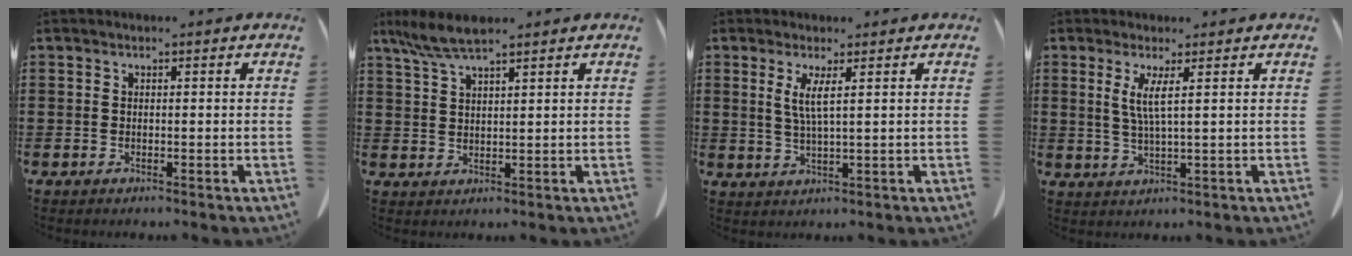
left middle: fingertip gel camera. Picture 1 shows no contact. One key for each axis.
{"total": 5.1, "fx": 3.7, "fy": 0.8, "fz": 3.4, "tx": -0.075, "ty": -0.002, "tz": 0.068}
{"total": 3.3, "fx": 1.5, "fy": 0.0, "fz": 2.9, "tx": -0.065, "ty": -0.003, "tz": 0.025}
{"total": 3.5, "fx": 1.5, "fy": -0.2, "fz": 3.1, "tx": -0.070, "ty": -0.004, "tz": 0.025}